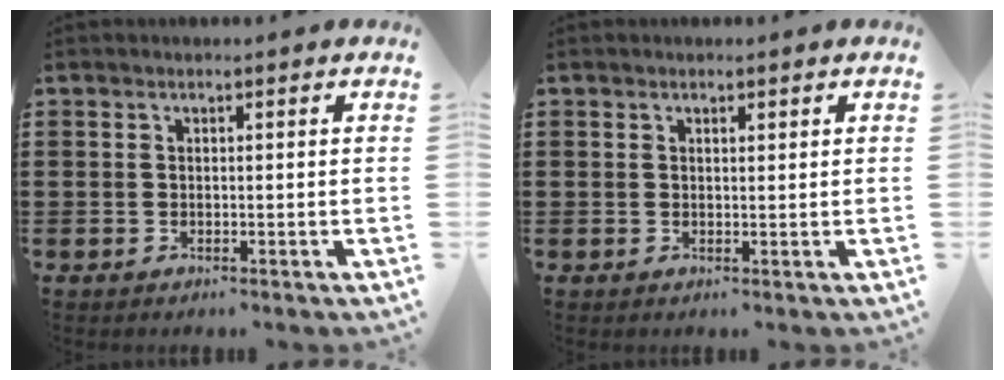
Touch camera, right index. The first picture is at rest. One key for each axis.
{"total": 0.6, "fx": 0.4, "fy": 0.2, "fz": 0.4, "tx": -0.009, "ty": 0.002, "tz": 0.008}